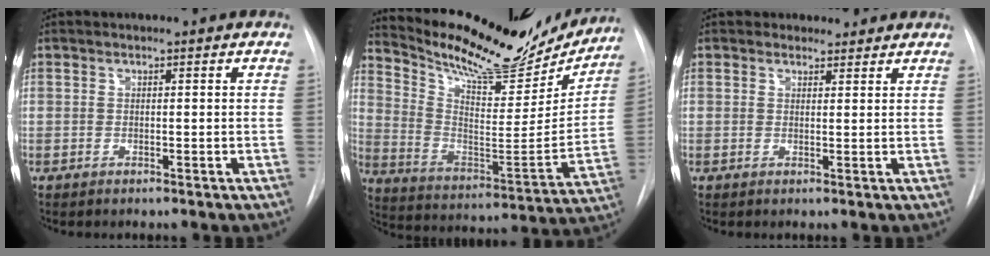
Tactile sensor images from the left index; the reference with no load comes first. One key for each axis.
{"total": 24.3, "fx": 21.8, "fy": 5.9, "fz": 8.9, "tx": -0.149, "ty": -0.037, "tz": 0.319}
{"total": 3.1, "fx": 2.6, "fy": 1.6, "fz": -0.2, "tx": 0.011, "ty": 0.007, "tz": 0.026}